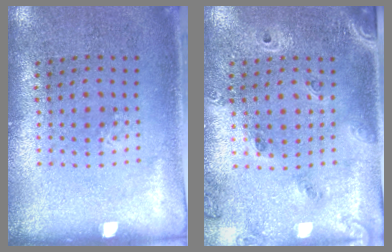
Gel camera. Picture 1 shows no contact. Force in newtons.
{"total": 1.7, "press": 1.5, "slide": 0.7}